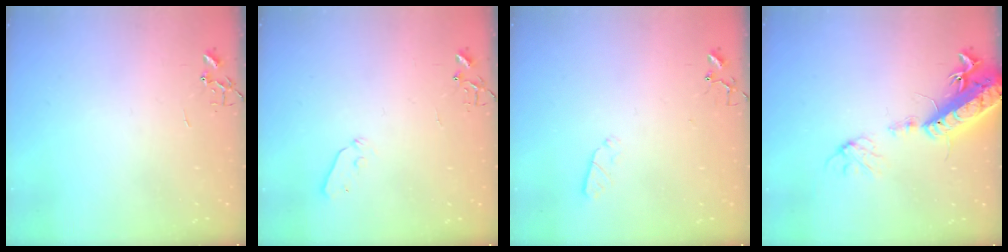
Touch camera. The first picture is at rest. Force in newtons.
{"total": 4.0, "press": 4.0, "slide": 0.4}
{"total": 2.9, "press": 2.8, "slide": 0.5}
{"total": 17.9, "press": 17.4, "slide": 3.9}